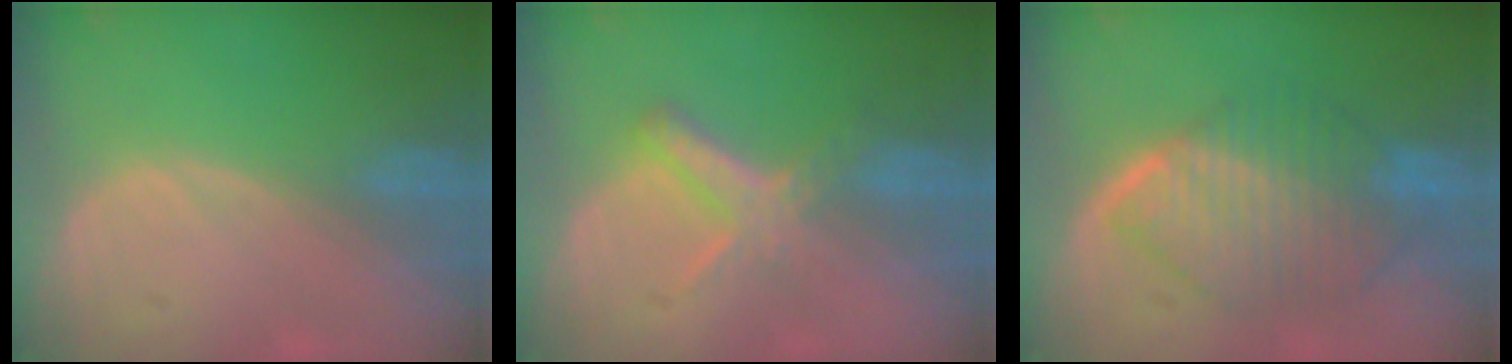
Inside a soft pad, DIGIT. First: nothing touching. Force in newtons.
{"total": 5.6, "press": 5.2, "slide": 2.2}
{"total": 9.3, "press": 9.3, "slide": 0.6}